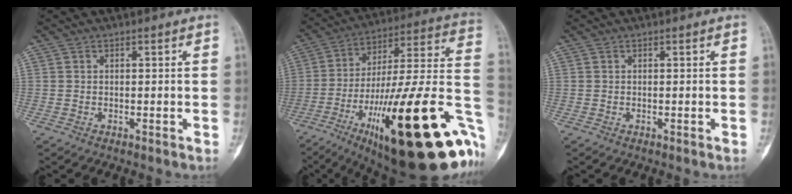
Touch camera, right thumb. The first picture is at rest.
{"total": 38.7, "force": [-14.2, 10.0, 34.6], "torque": [-0.437, 0.052, -0.215]}
{"total": 0.0}